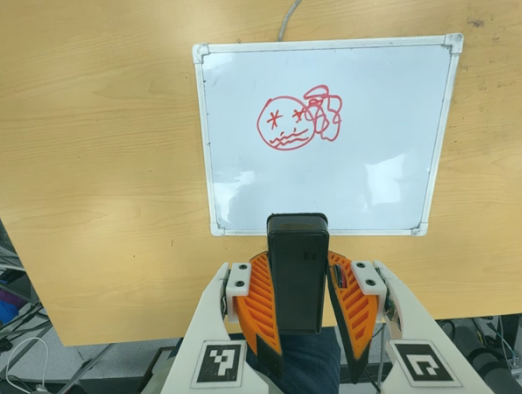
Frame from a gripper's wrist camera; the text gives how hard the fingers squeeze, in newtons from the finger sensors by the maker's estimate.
{"total": 9.8, "left": 8.1, "right": 11.6}